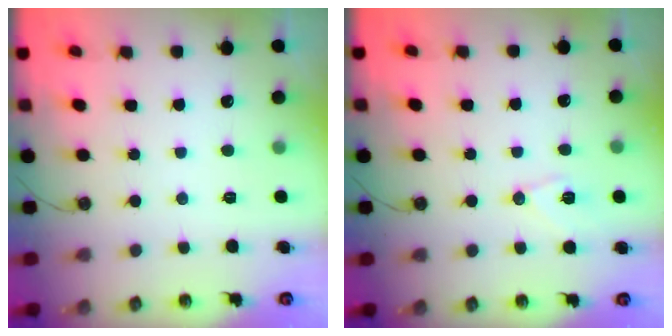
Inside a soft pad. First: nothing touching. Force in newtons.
{"total": 8.3, "press": 8.2, "slide": 1.1}